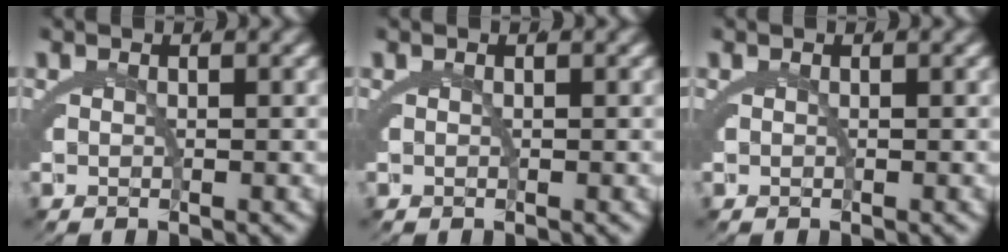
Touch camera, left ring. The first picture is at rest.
{"total": 0.0}
{"total": 0.0}